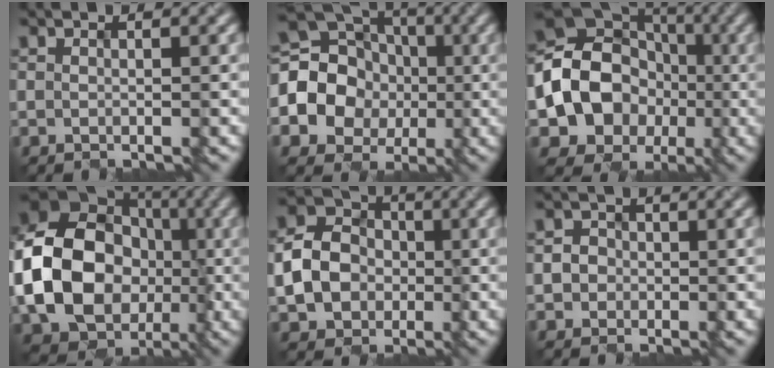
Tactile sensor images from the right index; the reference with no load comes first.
{"total": 11.7, "force": [-1.4, 10.8, 4.4], "torque": [-0.116, 0.012, -0.046]}
{"total": 13.0, "force": [-2.3, 11.5, 5.7], "torque": [-0.101, -0.006, -0.069]}
{"total": 15.2, "force": [-2.3, 12.5, 8.4], "torque": [-0.176, 0.002, -0.045]}
{"total": 5.9, "force": [-1.1, 5.2, 2.6], "torque": [-0.063, 0.008, -0.027]}
{"total": 1.9, "force": [-0.5, 1.8, 0.2], "torque": [-0.005, 0.001, -0.007]}